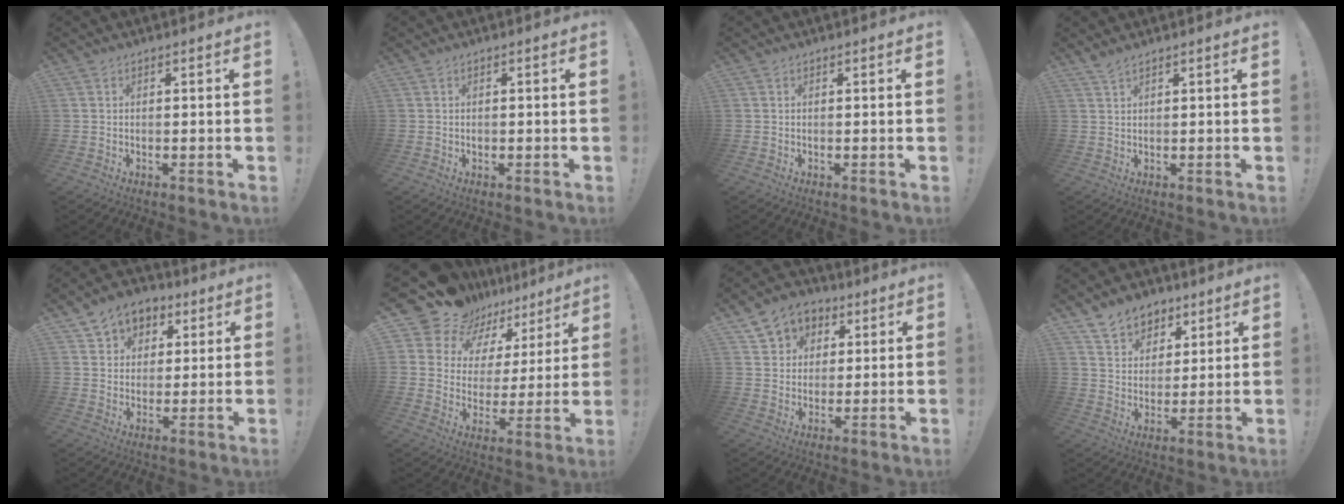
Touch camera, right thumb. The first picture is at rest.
{"total": 0.6, "force": [-0.2, 0.5, 0.0], "torque": [-0.006, 0.005, -0.003]}
{"total": 0.0}
{"total": 1.8, "force": [1.6, 0.0, 0.8], "torque": [-0.022, -0.004, 0.029]}
{"total": 8.1, "force": [3.8, 6.9, 2.1], "torque": [-0.028, -0.016, 0.076]}
{"total": 13.3, "force": [10.9, 7.4, 1.8], "torque": [-0.058, -0.086, 0.211]}
{"total": 8.2, "force": [3.2, 7.2, 2.0], "torque": [-0.025, -0.017, 0.065]}
{"total": 9.4, "force": [6.4, 6.7, 1.6], "torque": [-0.023, -0.047, 0.127]}